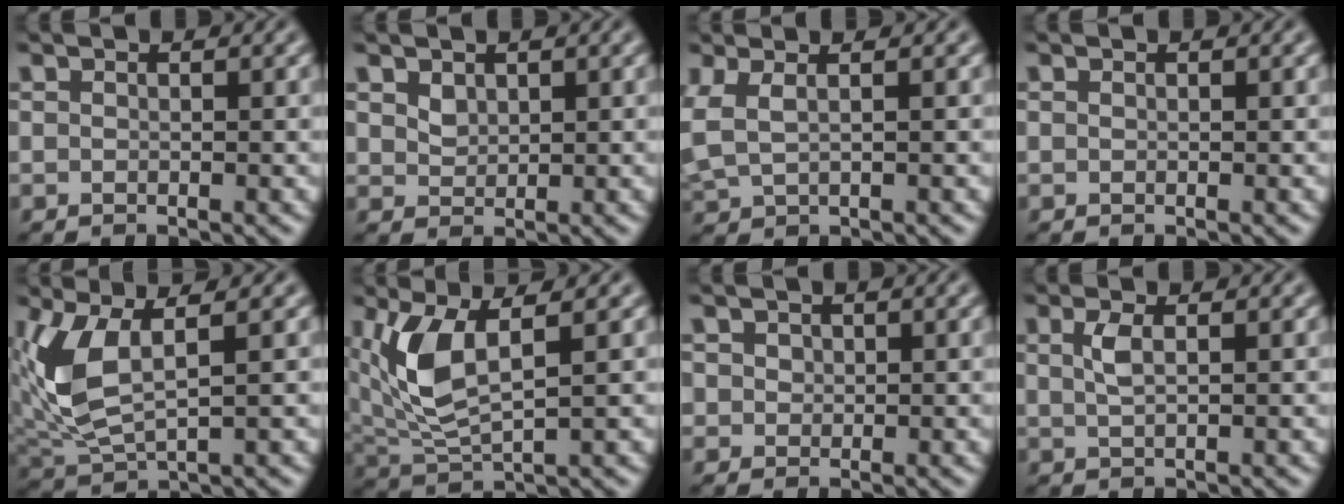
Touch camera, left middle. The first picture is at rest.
{"total": 1.2, "force": [0.8, 0.9, 0.4], "torque": [-0.010, -0.001, 0.020]}
{"total": 2.0, "force": [0.9, 0.9, 1.6], "torque": [-0.044, 0.003, 0.022]}
{"total": 0.0}
{"total": 5.3, "force": [1.5, 2.4, 4.5], "torque": [-0.117, -0.007, 0.039]}
{"total": 5.9, "force": [1.7, 2.5, 5.1], "torque": [-0.126, -0.006, 0.041]}
{"total": 1.2, "force": [0.5, 1.0, 0.4], "torque": [-0.001, 0.002, 0.004]}
{"total": 1.8, "force": [0.6, 0.7, 1.6], "torque": [-0.036, 0.003, 0.012]}